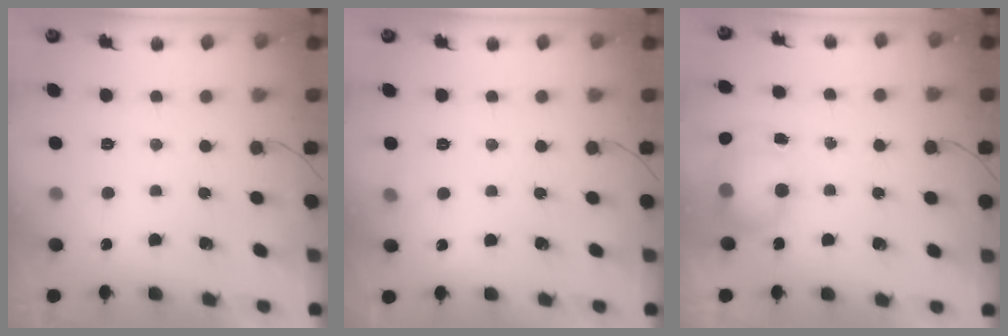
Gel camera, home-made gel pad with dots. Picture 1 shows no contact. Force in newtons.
{"total": 7.9, "press": 3.6, "slide": 7.0}
{"total": 10.5, "press": 8.5, "slide": 6.1}